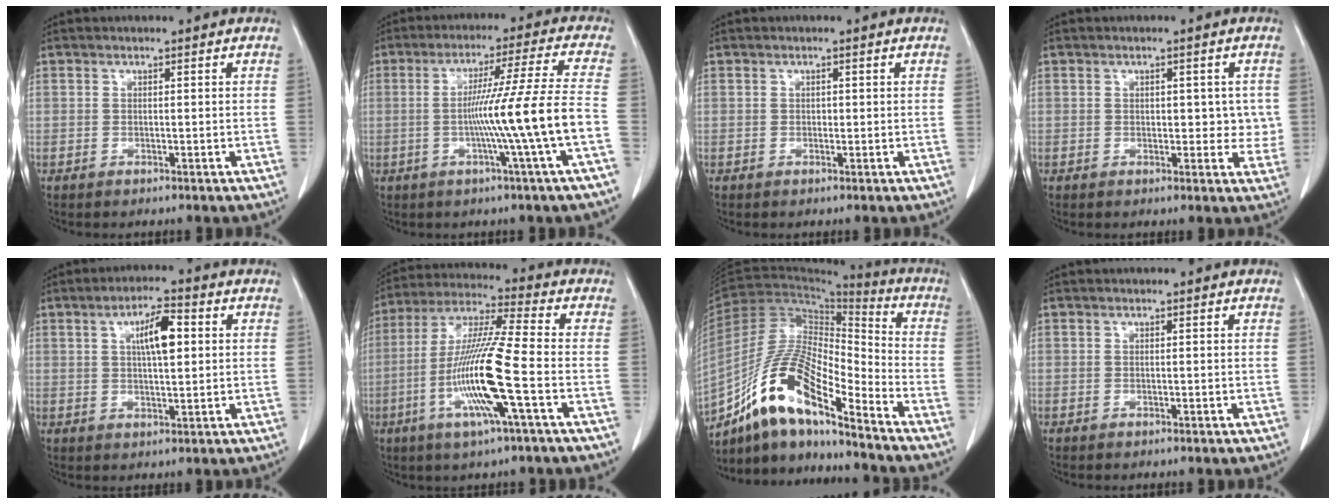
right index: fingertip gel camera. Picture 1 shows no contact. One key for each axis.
{"total": 12.3, "fx": -2.9, "fy": -3.1, "fz": 11.5, "tx": -0.192, "ty": 0.001, "tz": -0.046}
{"total": 0.5, "fx": 0.0, "fy": 0.5, "fz": 0.3, "tx": -0.002, "ty": 0.002, "tz": 0.000}
{"total": 4.5, "fx": 0.4, "fy": 2.6, "fz": 3.6, "tx": -0.029, "ty": 0.004, "tz": 0.006}
{"total": 6.5, "fx": 1.7, "fy": 1.6, "fz": 6.1, "tx": -0.105, "ty": 0.008, "tz": 0.030}
{"total": 14.4, "fx": -4.1, "fy": -0.3, "fz": 13.8, "tx": -0.281, "ty": -0.008, "tz": -0.086}
{"total": 15.4, "fx": -10.8, "fy": 3.1, "fz": 10.5, "tx": -0.205, "ty": 0.015, "tz": -0.195}
{"total": 0.0}